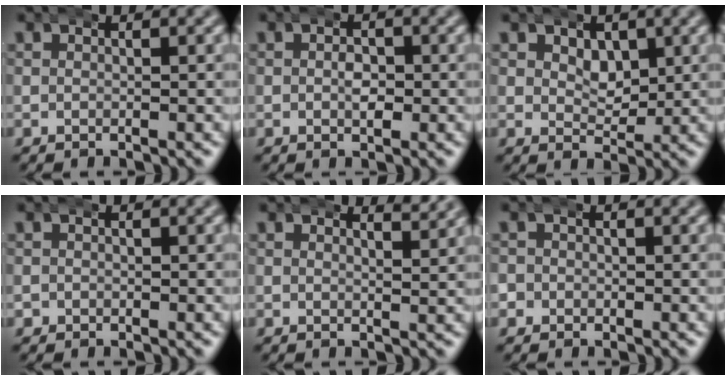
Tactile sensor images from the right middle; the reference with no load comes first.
{"total": 1.4, "force": [-0.1, 1.0, 1.0], "torque": [-0.019, -0.005, -0.003]}
{"total": 2.4, "force": [1.3, 1.6, 1.2], "torque": [-0.019, -0.016, 0.028]}
{"total": 1.3, "force": [-0.2, 1.2, 0.0], "torque": [-0.008, -0.005, -0.005]}
{"total": 2.3, "force": [2.1, 0.2, 0.8], "torque": [-0.008, -0.007, 0.032]}
{"total": 2.7, "force": [-0.3, 2.6, 0.2], "torque": [-0.018, 0.000, -0.016]}